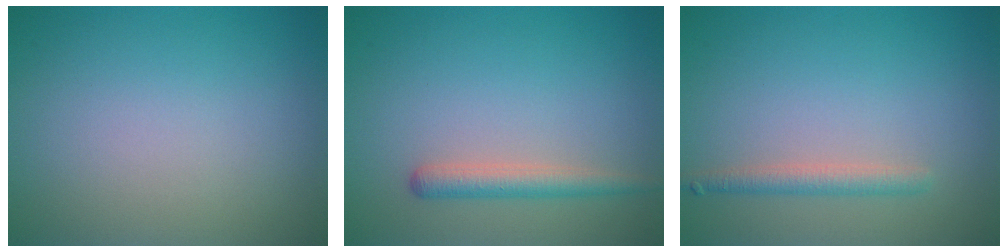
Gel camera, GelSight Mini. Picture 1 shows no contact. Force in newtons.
{"total": 2.2, "press": 2.2, "slide": 0.1}
{"total": 1.8, "press": 1.8, "slide": 0.1}